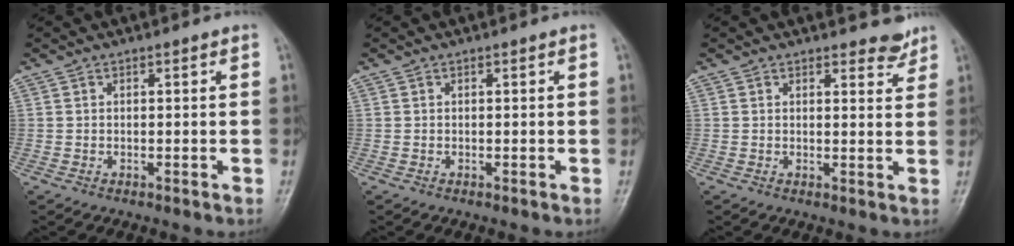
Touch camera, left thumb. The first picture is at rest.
{"total": 0.0}
{"total": 3.2, "force": [2.8, 1.2, 0.9], "torque": [0.004, -0.023, 0.031]}